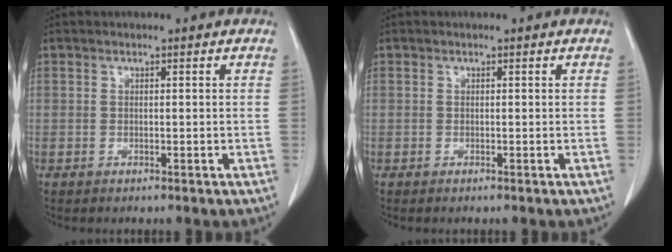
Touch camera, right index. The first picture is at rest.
{"total": 0.0}